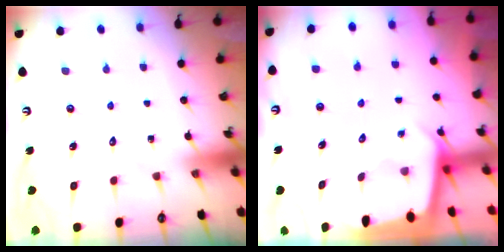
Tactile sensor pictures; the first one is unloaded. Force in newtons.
{"total": 1.9, "press": 1.9, "slide": 0.1}